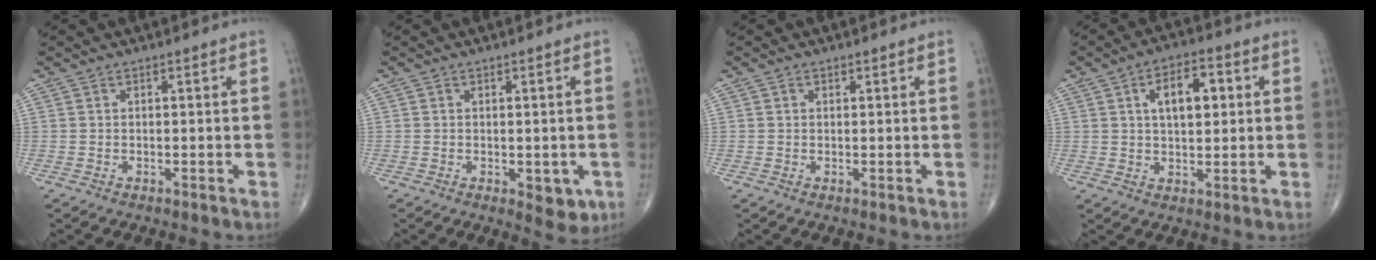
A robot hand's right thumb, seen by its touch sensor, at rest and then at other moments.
{"total": 4.6, "force": [-1.3, 2.6, 3.6], "torque": [-0.025, -0.006, -0.010]}
{"total": 0.5, "force": [0.2, 0.4, 0.1], "torque": [0.001, 0.000, 0.003]}
{"total": 8.8, "force": [2.2, 4.5, 7.2], "torque": [-0.093, 0.006, 0.031]}